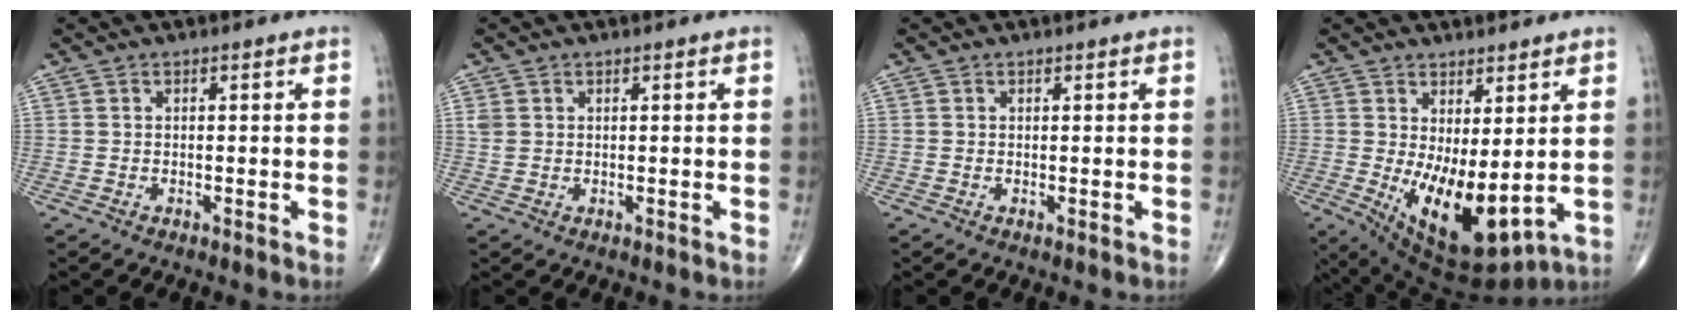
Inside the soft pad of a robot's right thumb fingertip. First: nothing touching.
{"total": 1.6, "force": [0.4, 1.3, 0.8], "torque": [-0.019, 0.004, 0.013]}
{"total": 0.0}
{"total": 12.5, "force": [-0.2, 5.3, 11.3], "torque": [-0.182, -0.030, 0.020]}